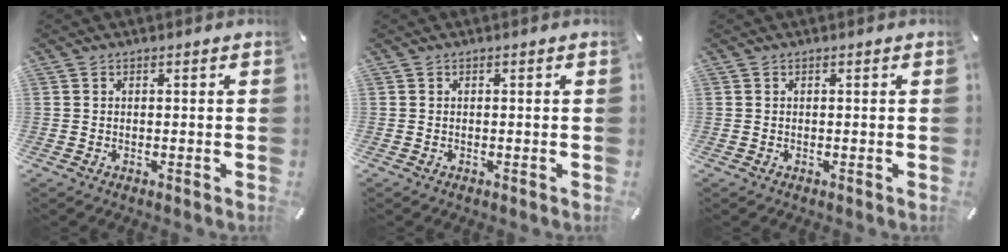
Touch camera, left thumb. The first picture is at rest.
{"total": 0.0}
{"total": 0.0}